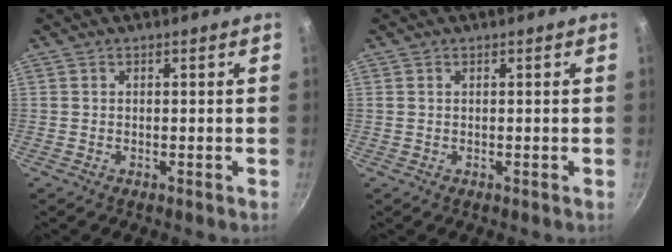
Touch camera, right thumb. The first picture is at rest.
{"total": 0.0}